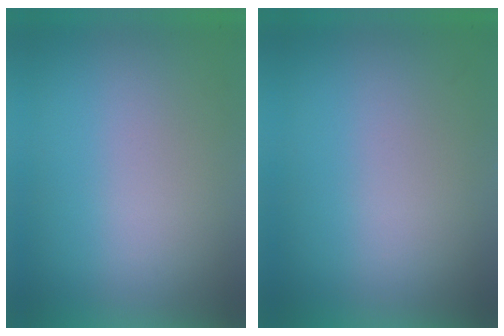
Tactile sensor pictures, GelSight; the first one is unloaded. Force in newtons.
{"total": 0.0}